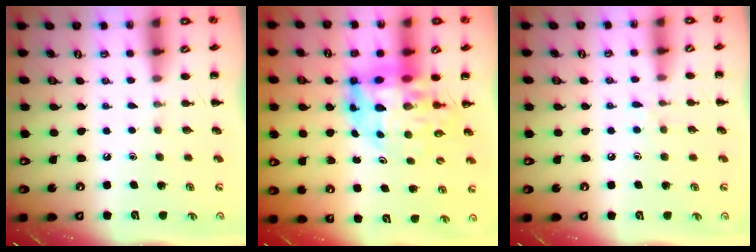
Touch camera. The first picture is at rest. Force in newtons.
{"total": 13.8, "press": 13.2, "slide": 4.1}
{"total": 4.6, "press": 4.3, "slide": 1.8}